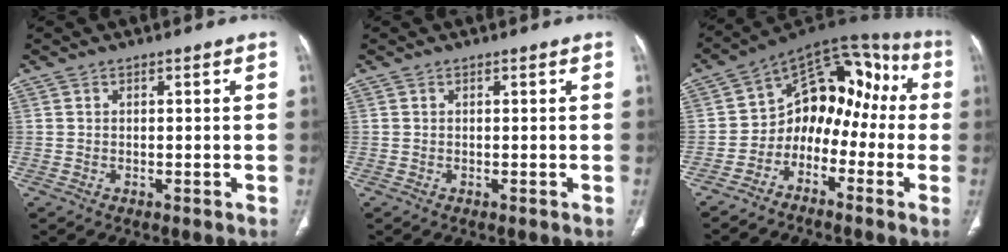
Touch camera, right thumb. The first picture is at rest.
{"total": 0.0}
{"total": 14.2, "force": [-3.6, 10.5, 8.9], "torque": [-0.070, 0.098, -0.075]}